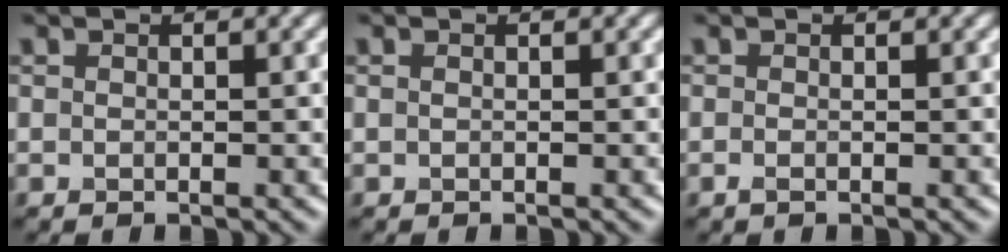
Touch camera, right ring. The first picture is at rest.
{"total": 0.0}
{"total": 0.6, "force": [-0.3, 0.2, 0.5], "torque": [-0.011, -0.004, -0.006]}